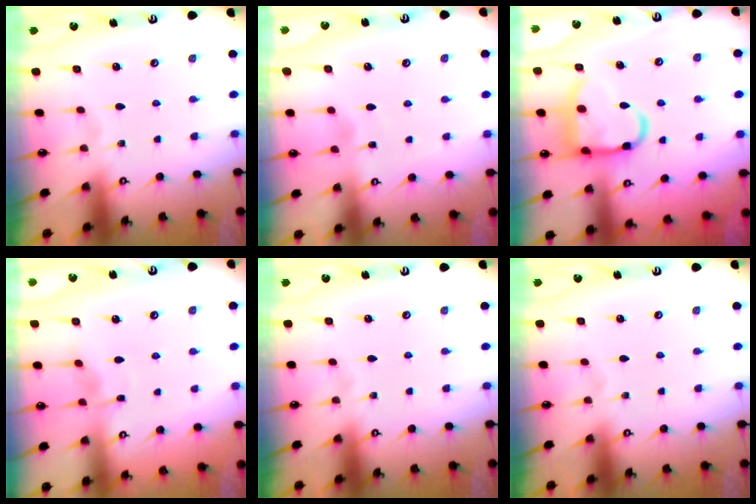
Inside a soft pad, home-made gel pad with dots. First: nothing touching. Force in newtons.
{"total": 1.7, "press": 1.7, "slide": 0.2}
{"total": 14.4, "press": 14.3, "slide": 1.6}
{"total": 3.3, "press": 3.3, "slide": 0.4}
{"total": 0.0}
{"total": 0.0}